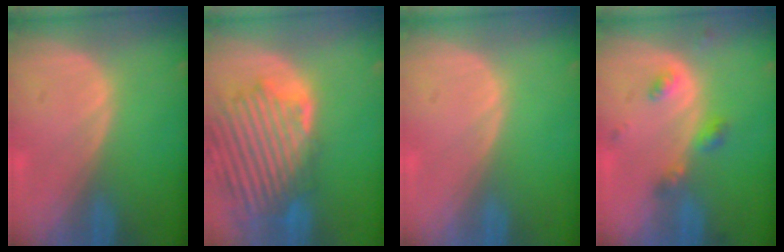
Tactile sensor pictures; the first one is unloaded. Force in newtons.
{"total": 13.5, "press": 11.7, "slide": 6.8}
{"total": 0.0}
{"total": 3.9, "press": 3.9, "slide": 0.7}